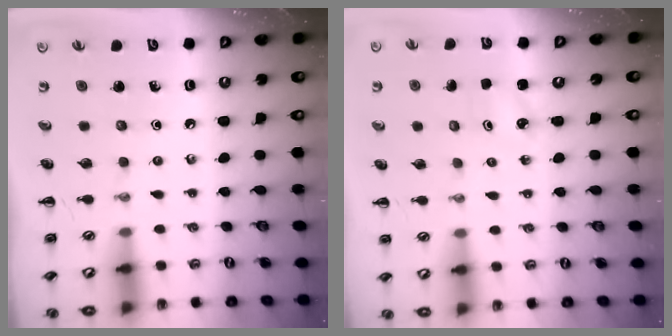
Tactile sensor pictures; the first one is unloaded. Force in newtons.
{"total": 2.0, "press": 2.0, "slide": 0.6}